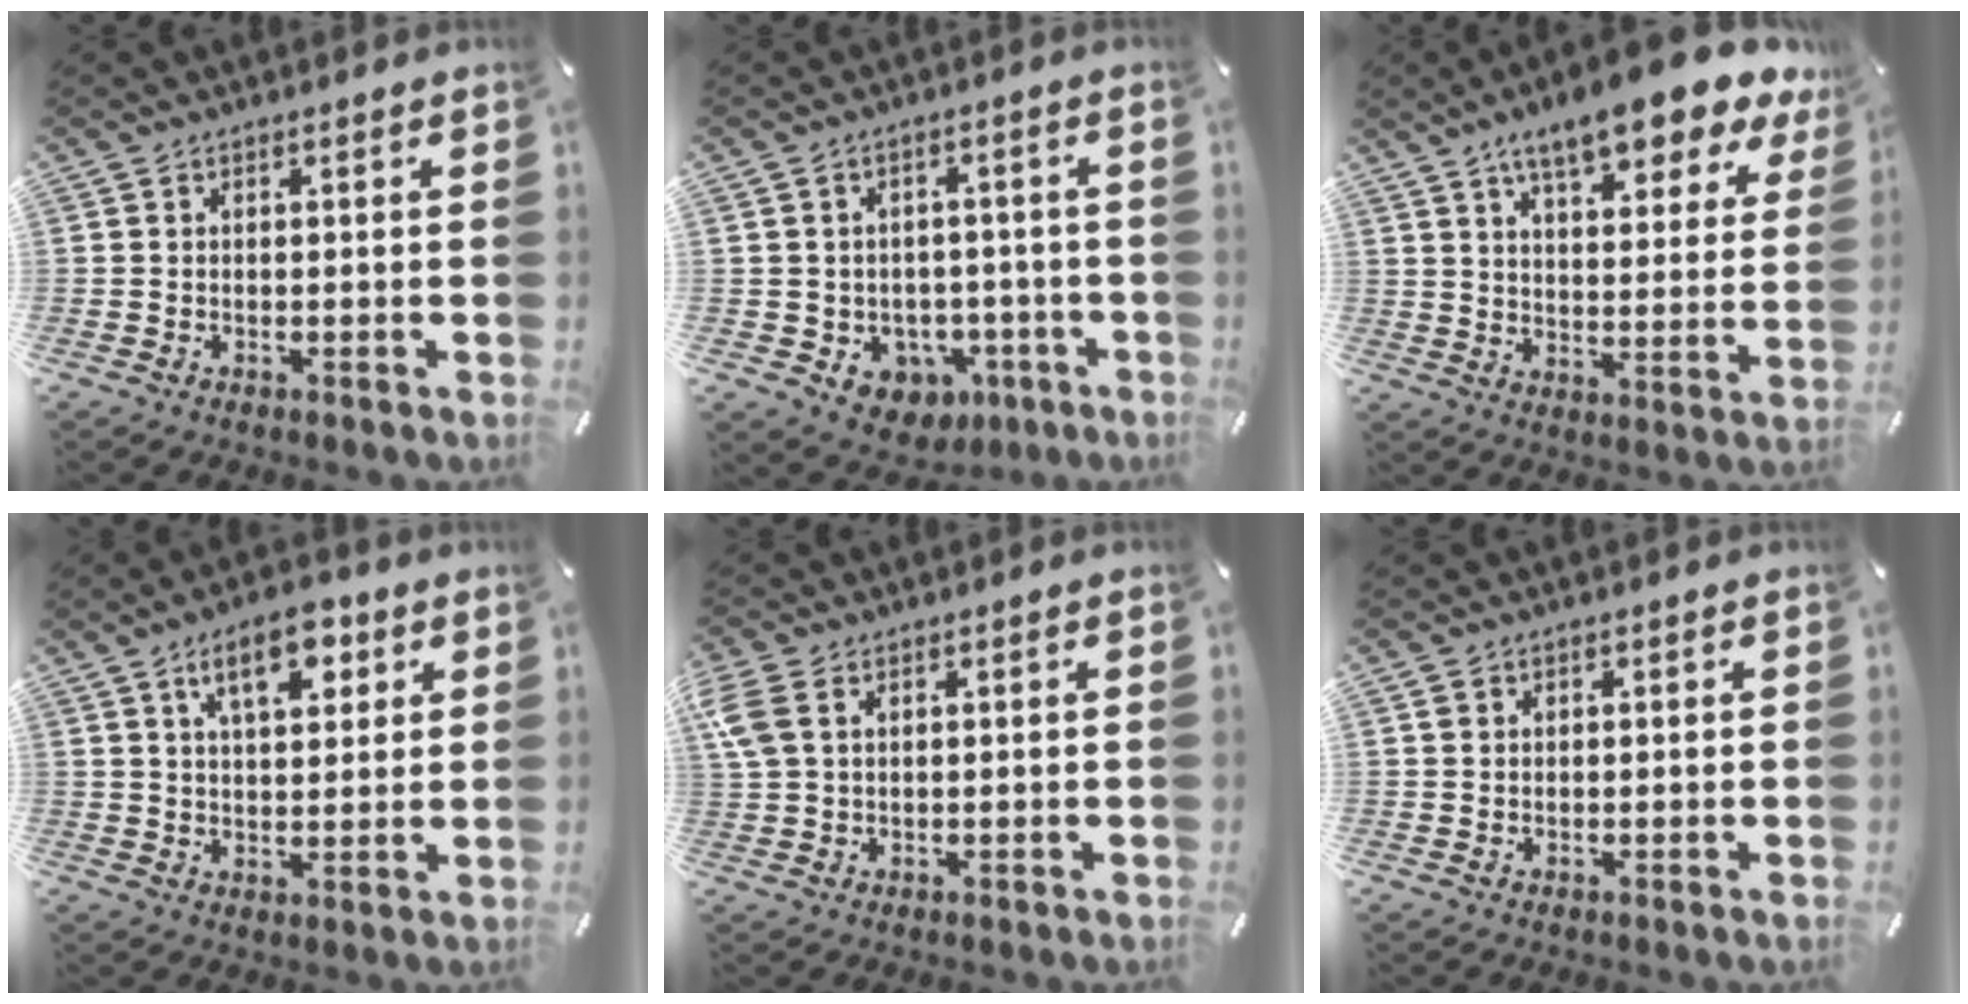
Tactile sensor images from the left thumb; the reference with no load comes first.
{"total": 6.0, "force": [-0.4, 5.8, 1.5], "torque": [-0.024, -0.002, 0.001]}
{"total": 13.2, "force": [10.0, 4.5, 7.4], "torque": [-0.111, -0.062, 0.168]}
{"total": 10.5, "force": [5.2, 5.2, 7.5], "torque": [-0.109, -0.007, 0.086]}
{"total": 5.2, "force": [2.0, 3.4, 3.4], "torque": [-0.084, 0.001, 0.037]}
{"total": 1.0, "force": [0.4, 0.9, 0.2], "torque": [0.004, 0.001, 0.005]}